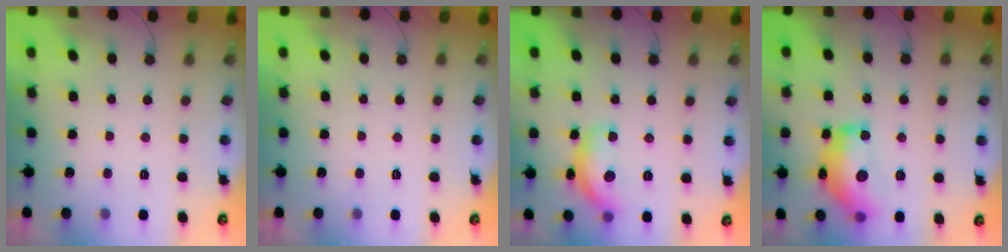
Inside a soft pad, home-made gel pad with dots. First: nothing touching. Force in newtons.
{"total": 0.0}
{"total": 13.2, "press": 13.2, "slide": 0.7}
{"total": 17.4, "press": 17.3, "slide": 1.1}